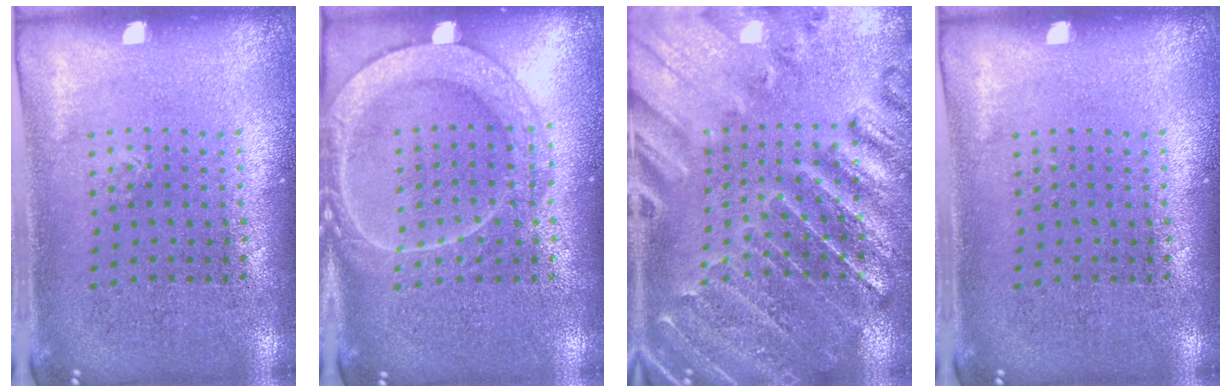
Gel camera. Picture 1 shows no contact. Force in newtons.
{"total": 3.4, "press": 3.3, "slide": 0.5}
{"total": 1.8, "press": 1.8, "slide": 0.3}
{"total": 0.0}